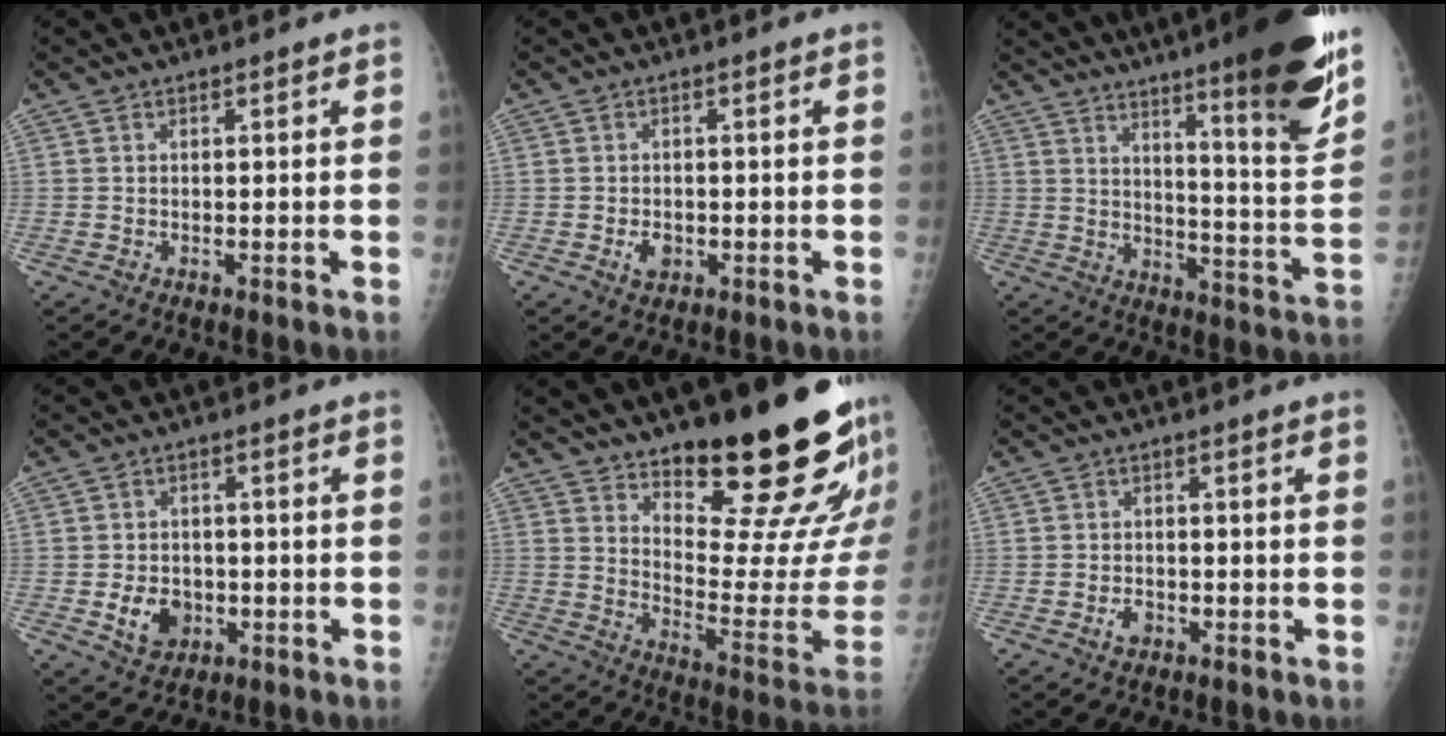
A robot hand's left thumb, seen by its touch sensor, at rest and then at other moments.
{"total": 2.5, "force": [-0.7, 1.9, 1.5], "torque": [-0.019, 0.002, -0.007]}
{"total": 22.0, "force": [14.7, 2.1, 16.3], "torque": [-0.207, -0.079, 0.211]}
{"total": 5.9, "force": [-1.4, 4.7, 3.2], "torque": [-0.033, 0.004, -0.015]}
{"total": 23.5, "force": [17.3, 5.6, 14.8], "torque": [-0.172, -0.140, 0.245]}
{"total": 1.9, "force": [-0.9, 1.4, 1.0], "torque": [-0.014, 0.004, -0.014]}